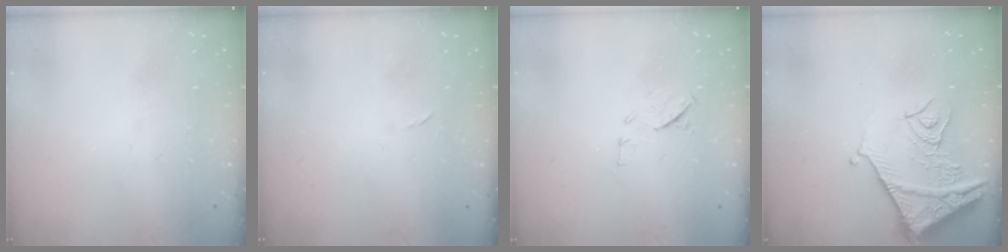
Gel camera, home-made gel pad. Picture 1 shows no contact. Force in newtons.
{"total": 2.3, "press": 2.3, "slide": 0.4}
{"total": 8.6, "press": 8.5, "slide": 1.1}
{"total": 12.8, "press": 12.7, "slide": 1.6}